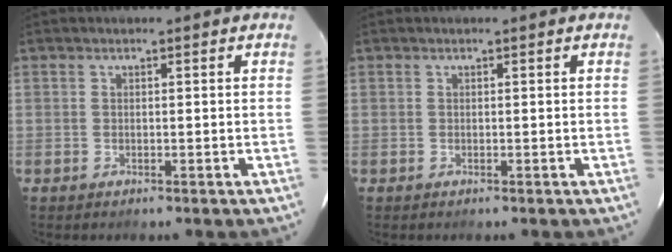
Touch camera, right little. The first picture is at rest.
{"total": 0.0}